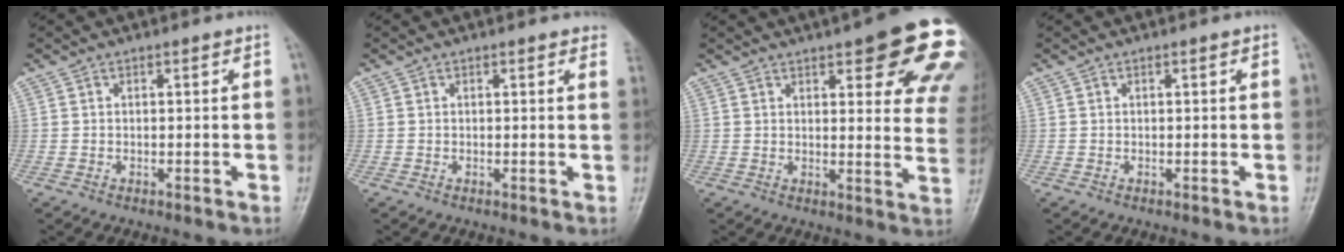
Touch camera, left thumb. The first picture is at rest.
{"total": 2.4, "force": [2.0, 0.8, 1.1], "torque": [0.002, -0.002, 0.008]}
{"total": 21.8, "force": [12.2, 6.6, 16.8], "torque": [-0.156, -0.028, 0.136]}
{"total": 0.0}